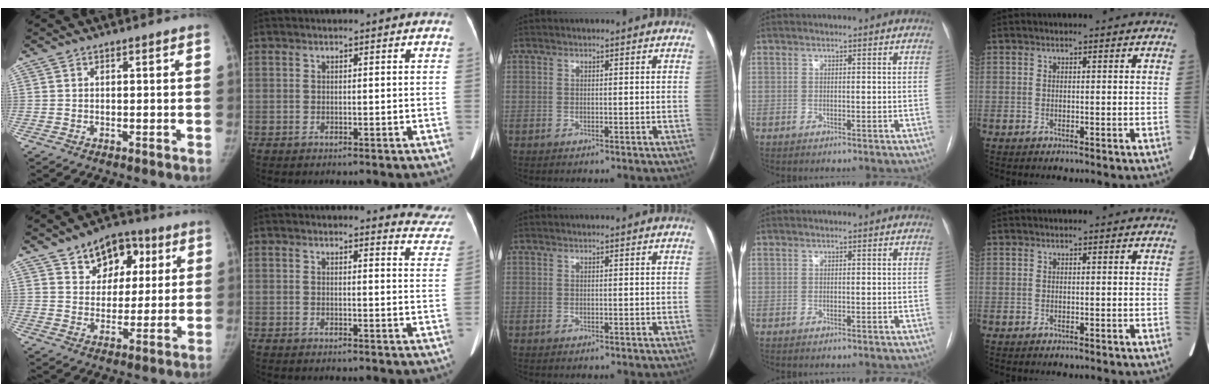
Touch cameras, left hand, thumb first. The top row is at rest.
{"thumb": {"total": 11.5, "force": [5.5, 8.4, 5.6], "torque": [-0.036, -0.011, 0.086]}, "index": {"total": 6.7, "force": [6.6, 1.2, -0.1], "torque": [0.029, -0.053, 0.036]}}